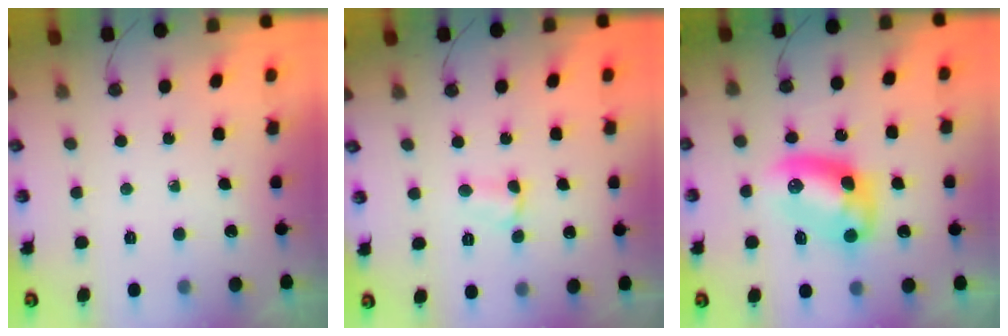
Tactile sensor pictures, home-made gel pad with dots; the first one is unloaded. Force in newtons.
{"total": 3.3, "press": 3.3, "slide": 0.5}
{"total": 11.4, "press": 11.3, "slide": 0.3}